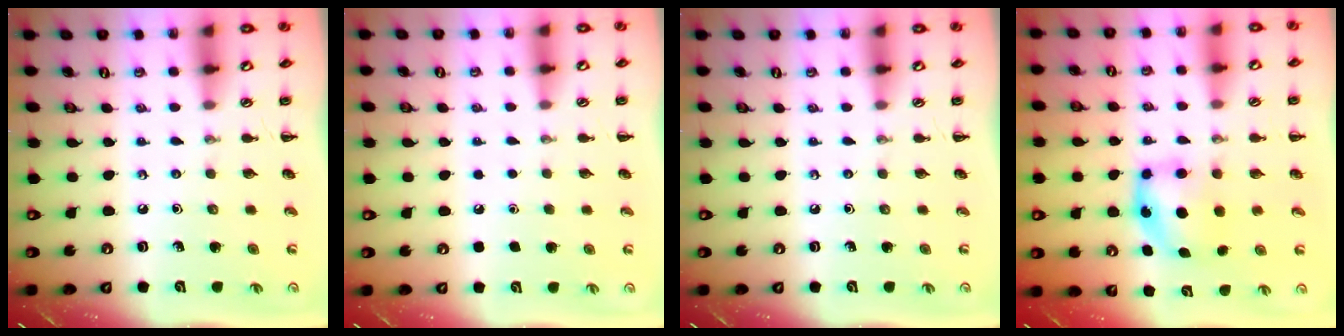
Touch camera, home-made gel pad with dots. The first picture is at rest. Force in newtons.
{"total": 1.5, "press": 1.5, "slide": 0.1}
{"total": 0.0}
{"total": 6.2, "press": 6.2, "slide": 0.9}